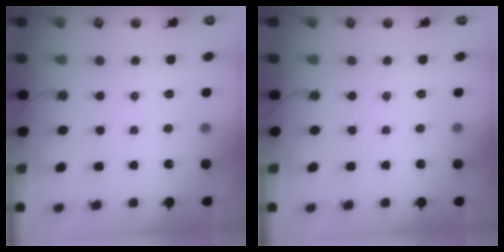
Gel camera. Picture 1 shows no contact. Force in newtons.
{"total": 0.0}